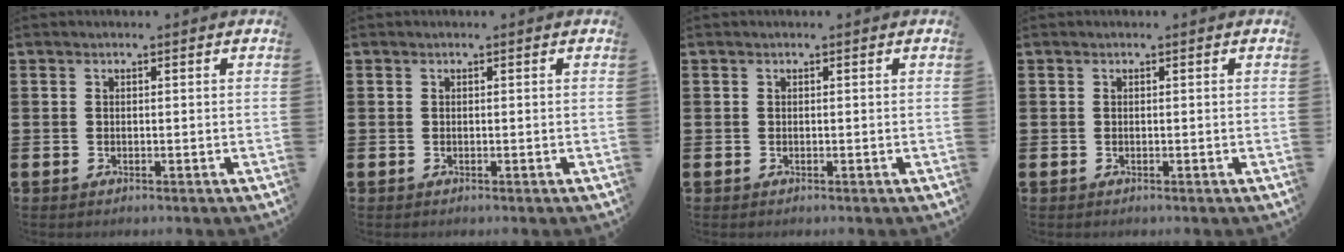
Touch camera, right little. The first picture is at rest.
{"total": 0.0}
{"total": 0.0}
{"total": 0.0}